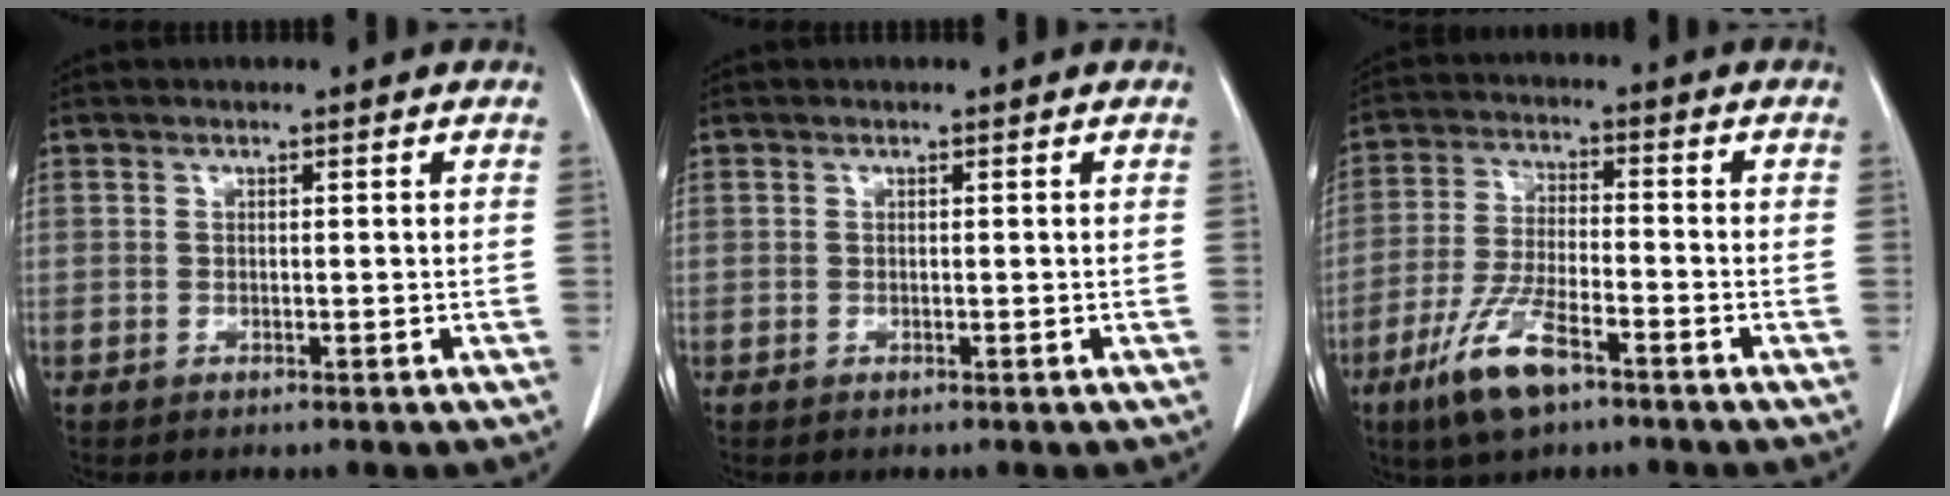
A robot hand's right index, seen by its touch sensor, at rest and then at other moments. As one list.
[{"total": 0.0}, {"total": 10.0, "force": [-6.1, 2.3, 7.6], "torque": [-0.158, -0.017, -0.111]}]